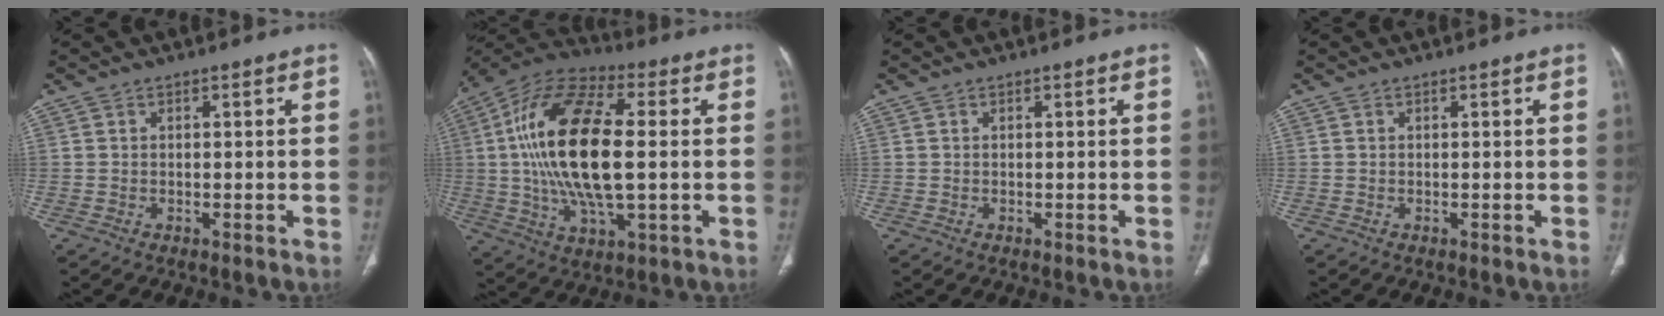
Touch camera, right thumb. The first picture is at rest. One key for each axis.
{"total": 23.1, "fx": 1.0, "fy": 9.5, "fz": 21.0, "tx": -0.419, "ty": 0.009, "tz": 0.013}
{"total": 0.0}
{"total": 0.0}